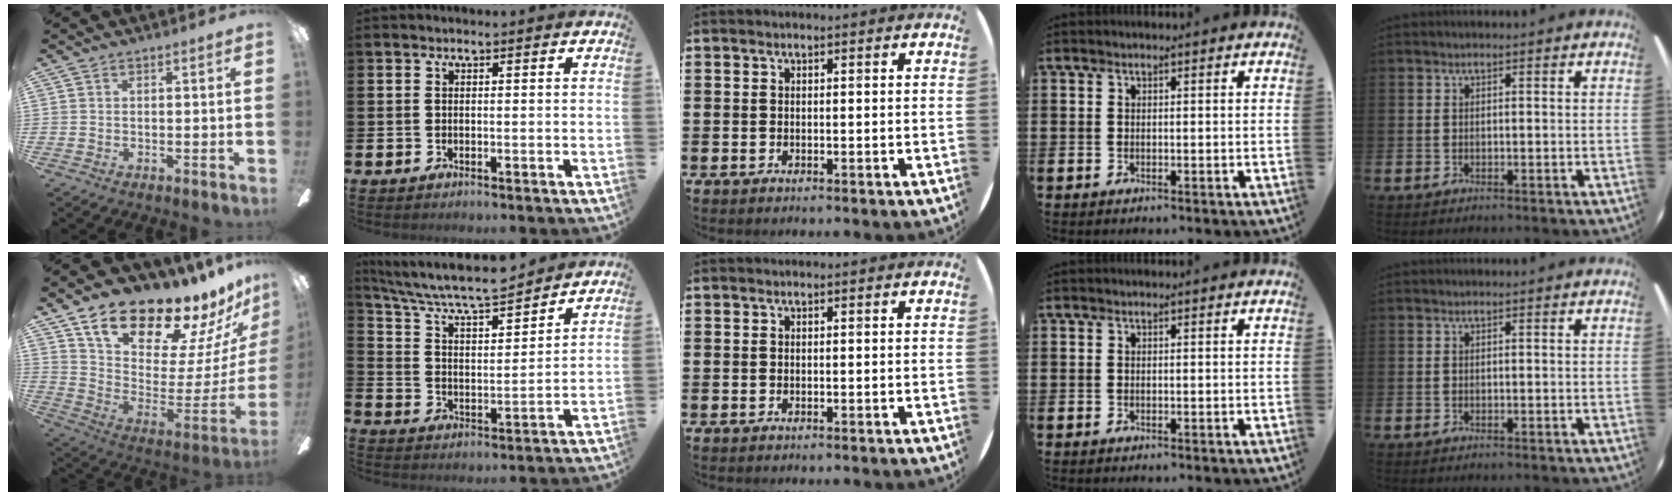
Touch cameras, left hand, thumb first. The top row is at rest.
{"thumb": {"total": 18.2, "force": [15.3, 5.7, 8.0], "torque": [-0.127, -0.134, 0.264]}, "index": {"total": 7.8, "force": [7.3, 1.2, 2.4], "torque": [-0.085, -0.050, 0.127]}}